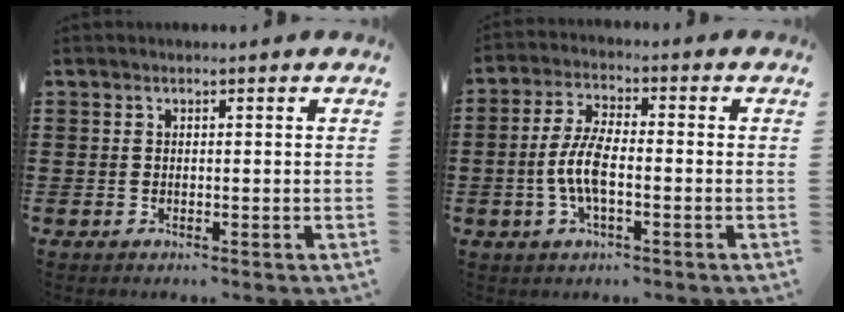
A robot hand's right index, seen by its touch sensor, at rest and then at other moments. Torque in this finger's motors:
{"motor_torque": [2.14, 0.00, 0.21, 0.21]}